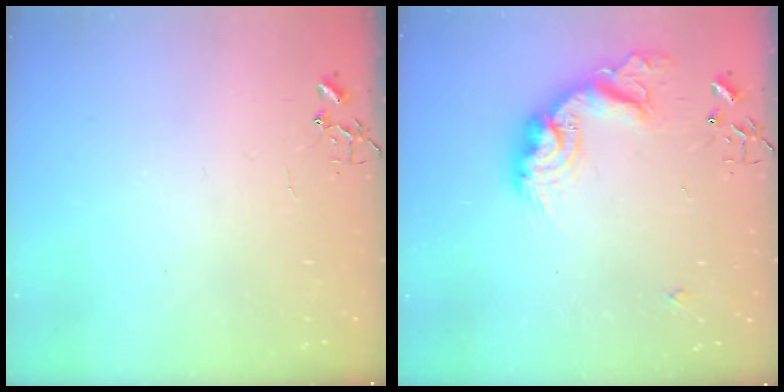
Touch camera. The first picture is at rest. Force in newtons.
{"total": 17.9, "press": 17.8, "slide": 1.1}